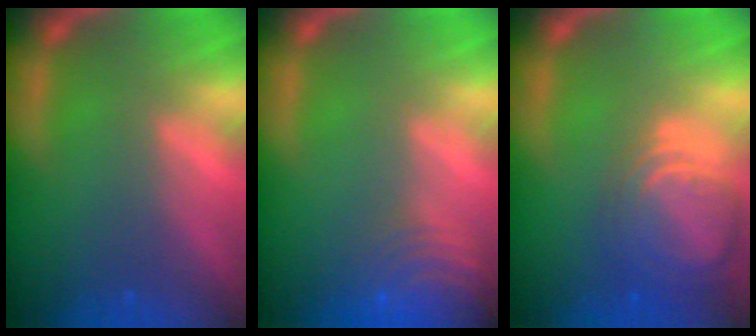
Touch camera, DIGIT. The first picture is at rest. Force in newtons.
{"total": 10.0}
{"total": 7.0}